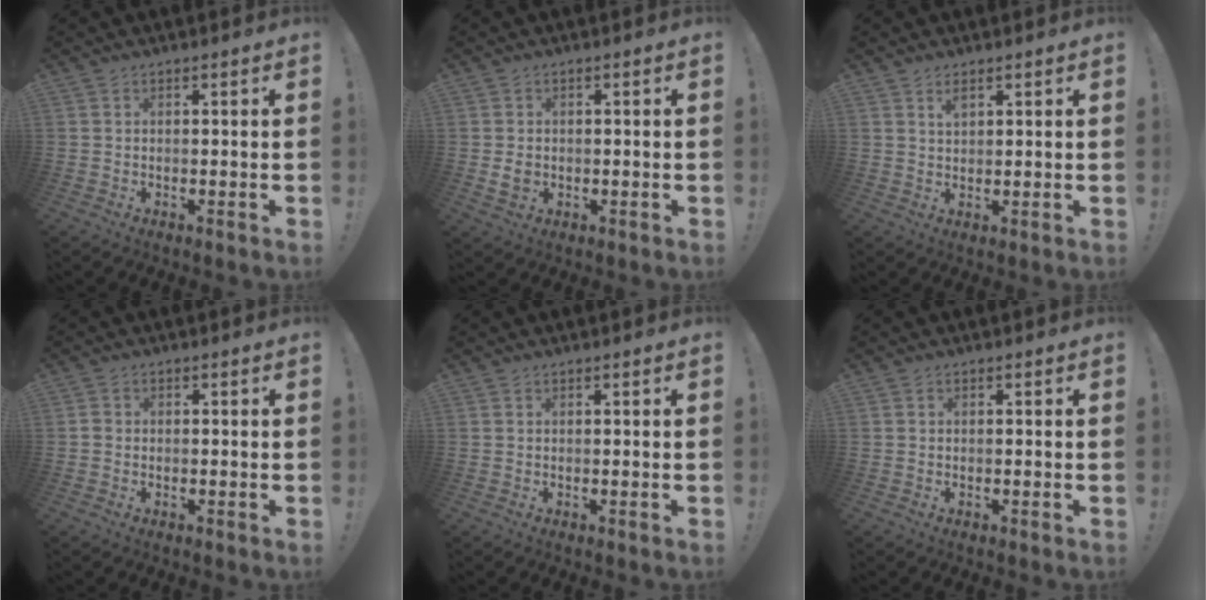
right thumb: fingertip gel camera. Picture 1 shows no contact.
{"total": 3.5, "force": [-0.3, 2.9, 2.1], "torque": [-0.025, -0.001, -0.006]}
{"total": 2.4, "force": [1.5, 1.2, 1.5], "torque": [-0.007, -0.010, 0.024]}
{"total": 1.2, "force": [-0.5, 1.0, 0.6], "torque": [-0.008, 0.005, -0.009]}
{"total": 0.0}
{"total": 0.0}